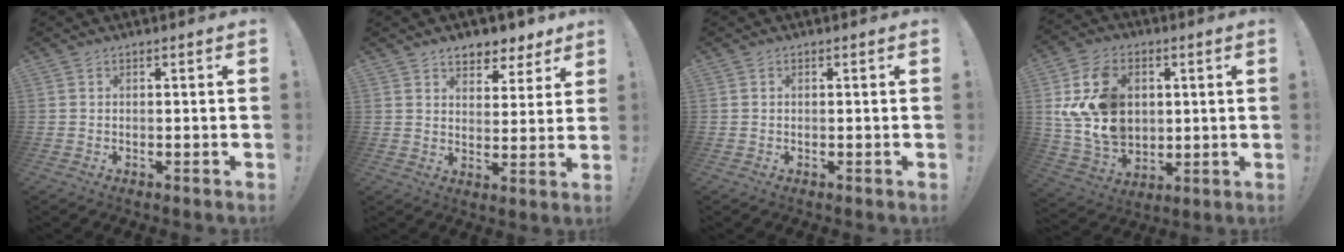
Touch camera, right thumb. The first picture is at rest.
{"total": 7.4, "force": [5.9, 3.9, 2.1], "torque": [-0.026, -0.043, 0.109]}
{"total": 0.0}
{"total": 18.9, "force": [4.3, 14.1, 11.8], "torque": [-0.222, -0.018, 0.085]}